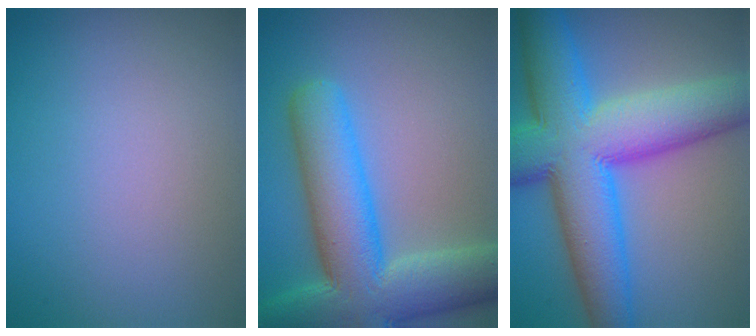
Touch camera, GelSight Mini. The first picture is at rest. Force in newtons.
{"total": 11.3, "press": 11.2, "slide": 0.6}
{"total": 13.9, "press": 13.9, "slide": 0.2}